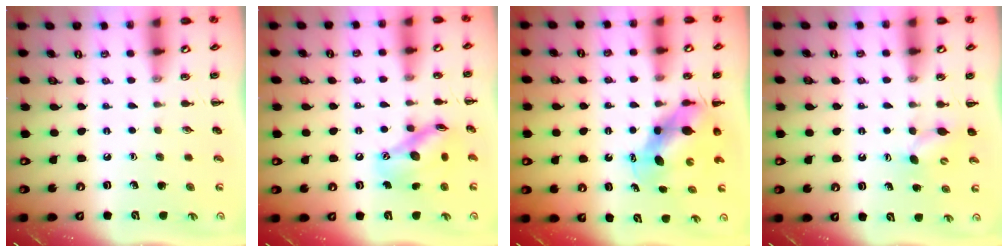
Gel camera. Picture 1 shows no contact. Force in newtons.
{"total": 14.3, "press": 14.1, "slide": 2.2}
{"total": 6.1, "press": 5.9, "slide": 1.7}
{"total": 4.3, "press": 4.2, "slide": 0.8}